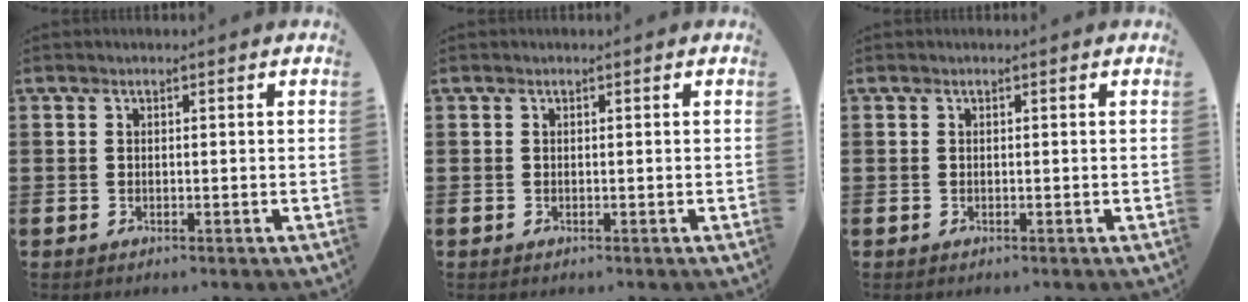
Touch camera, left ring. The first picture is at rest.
{"total": 0.0}
{"total": 0.0}